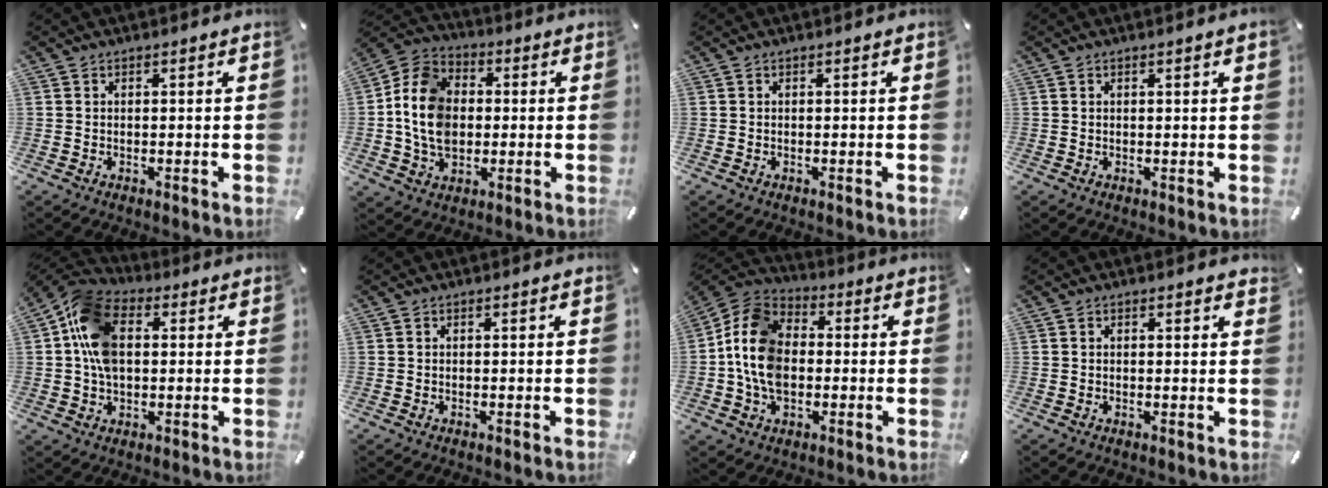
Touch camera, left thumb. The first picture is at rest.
{"total": 12.7, "force": [-0.4, 10.2, 7.5], "torque": [-0.184, 0.017, -0.009]}
{"total": 0.0}
{"total": 0.9, "force": [0.4, 0.0, 0.8], "torque": [-0.014, -0.002, 0.006]}
{"total": 13.2, "force": [1.7, 9.2, 9.3], "torque": [-0.216, 0.013, 0.031]}
{"total": 0.0}
{"total": 12.3, "force": [-1.7, 9.5, 7.6], "torque": [-0.186, 0.021, -0.034]}
{"total": 0.6, "force": [0.4, 0.2, 0.4], "torque": [-0.001, -0.003, 0.005]}